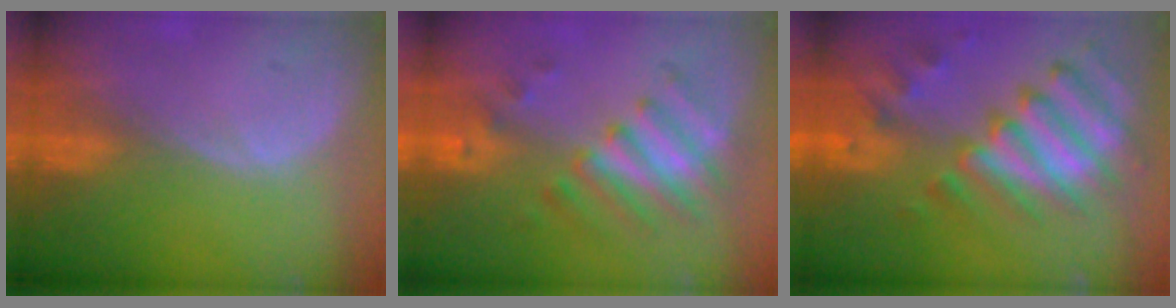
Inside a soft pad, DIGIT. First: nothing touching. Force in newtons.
{"total": 7.9, "press": 6.9, "slide": 3.9}
{"total": 11.8, "press": 10.2, "slide": 5.9}